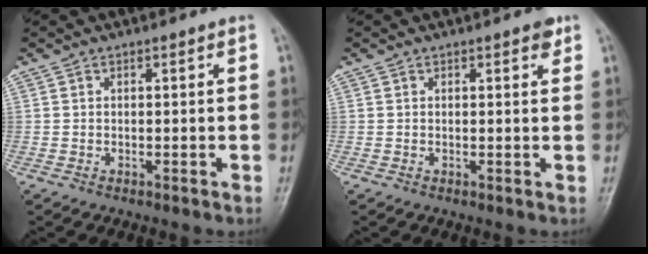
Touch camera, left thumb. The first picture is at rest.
{"total": 1.7, "force": [1.1, 0.7, 1.1], "torque": [-0.006, -0.003, 0.010]}